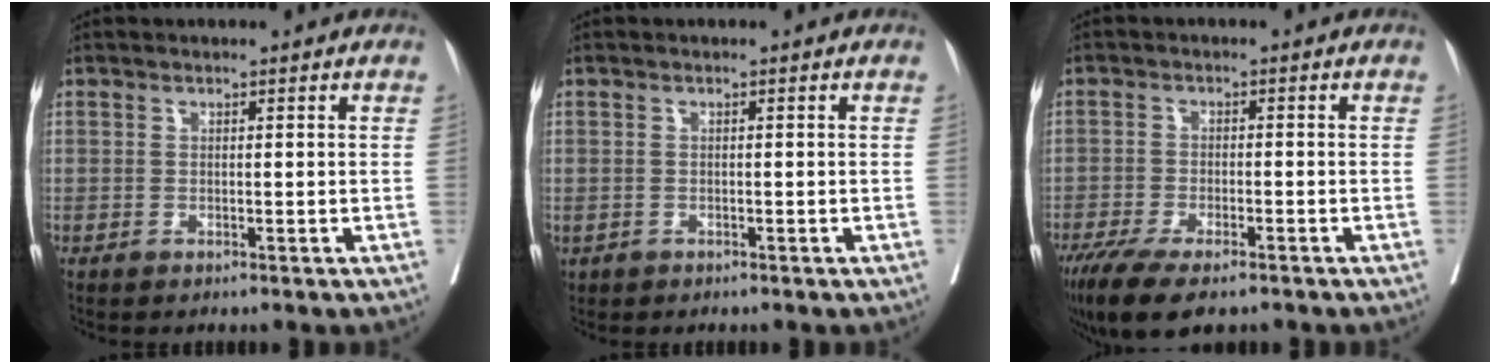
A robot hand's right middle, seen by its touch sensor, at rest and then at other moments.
{"total": 0.7, "force": [-0.3, 0.6, 0.3], "torque": [-0.009, 0.002, 0.000]}
{"total": 10.8, "force": [-7.8, 3.4, 6.6], "torque": [-0.111, -0.019, -0.125]}